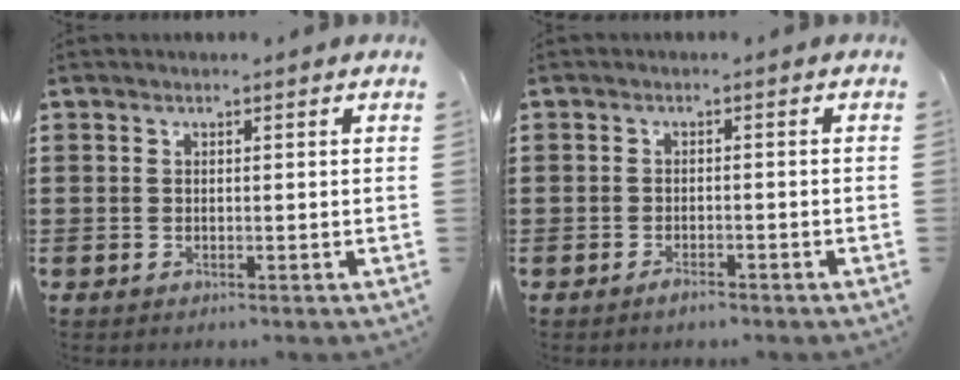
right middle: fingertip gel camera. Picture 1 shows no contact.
{"total": 1.5, "force": [-1.4, 0.1, 0.7], "torque": [-0.015, -0.006, -0.025]}